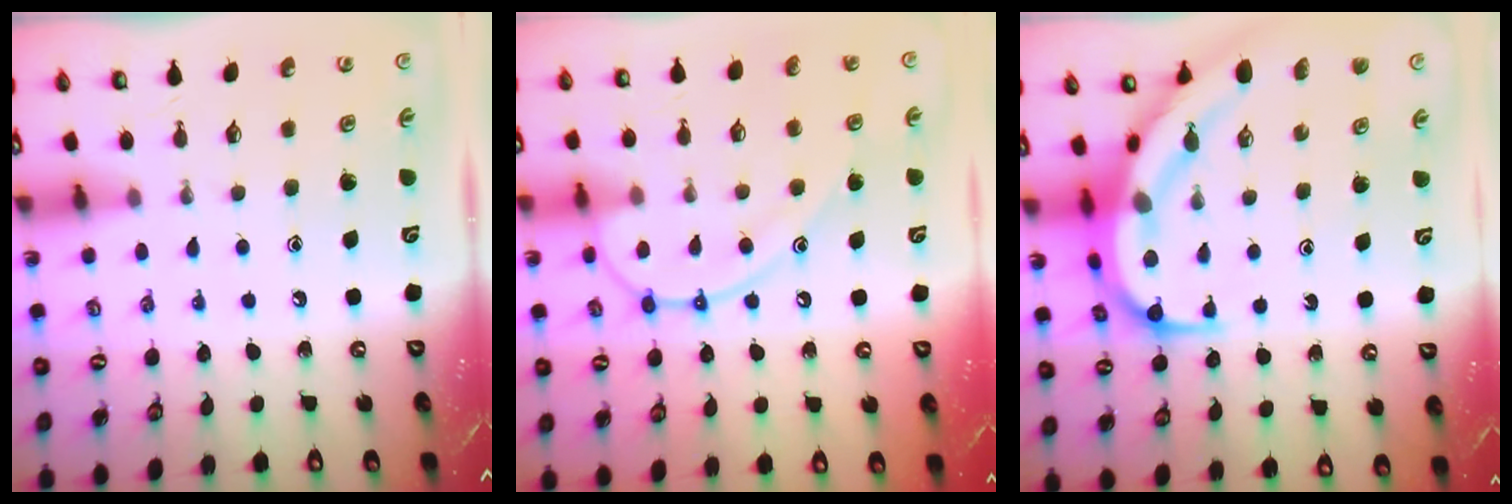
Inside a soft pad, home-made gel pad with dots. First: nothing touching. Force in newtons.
{"total": 16.0, "press": 16.0, "slide": 1.5}
{"total": 13.8, "press": 13.7, "slide": 1.7}